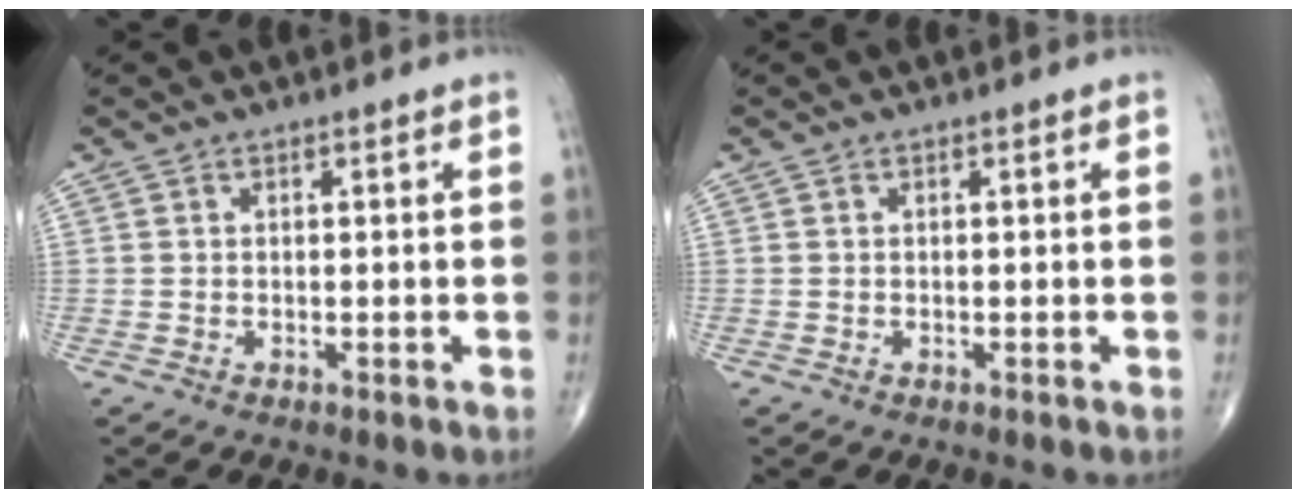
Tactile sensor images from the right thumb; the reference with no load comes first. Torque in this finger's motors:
{"motor_torque": [0.00, 0.00, 0.02, 0.02, 0.00]}